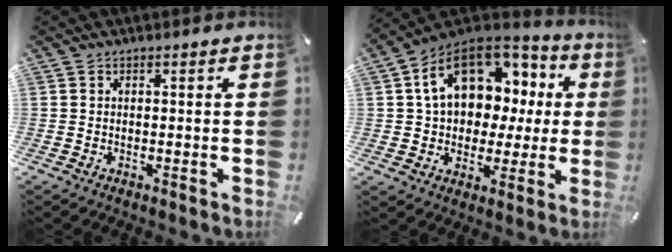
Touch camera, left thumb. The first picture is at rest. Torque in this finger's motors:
{"motor_torque": [2.50, 2.51, 0.73, -0.23, 0.22]}